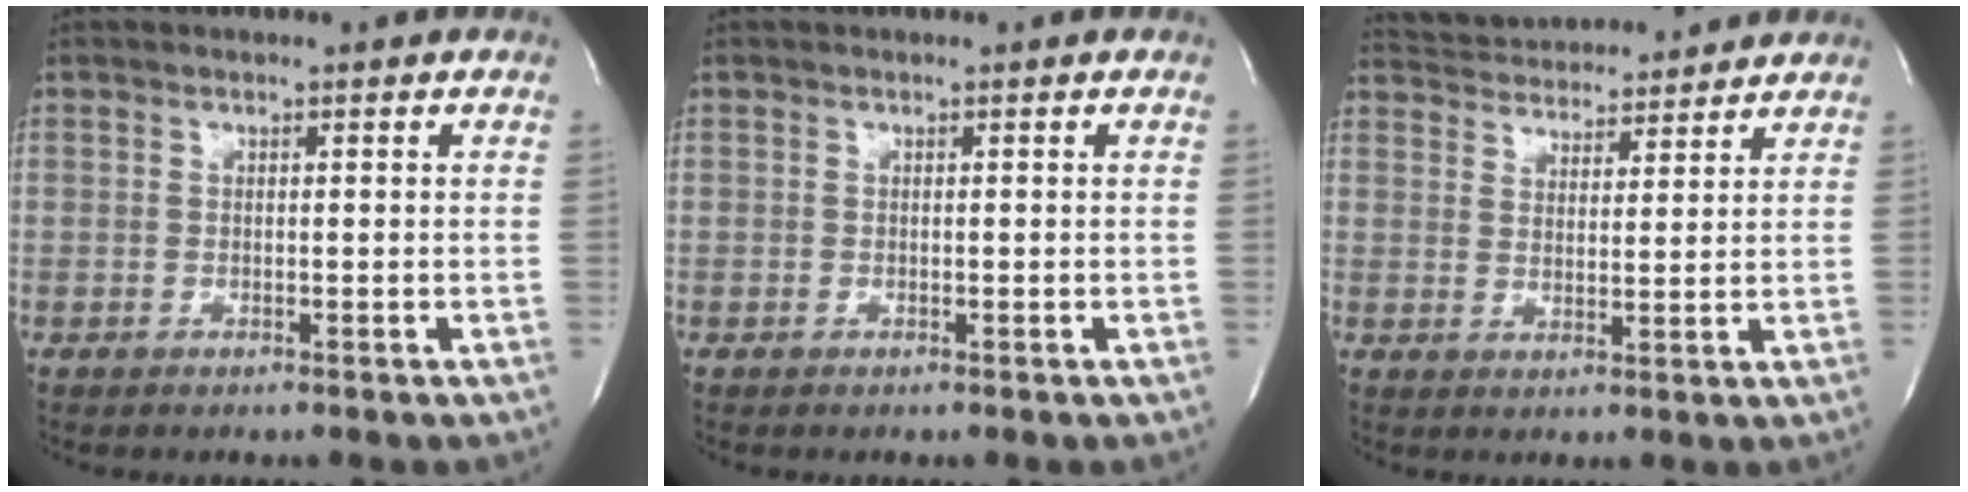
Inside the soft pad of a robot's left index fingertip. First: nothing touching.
{"total": 0.0}
{"total": 12.5, "force": [11.9, 2.4, 2.8], "torque": [-0.049, 0.023, 0.178]}